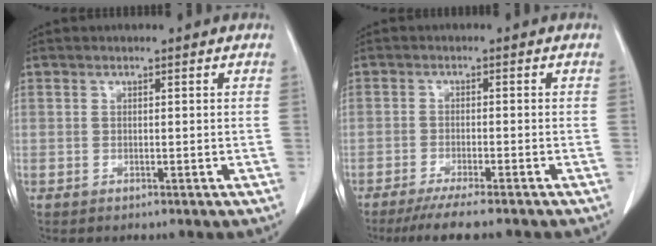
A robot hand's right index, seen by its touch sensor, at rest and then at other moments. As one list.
[{"total": 7.8, "force": [-6.5, 0.0, 4.3], "torque": [-0.057, -0.018, -0.101]}]